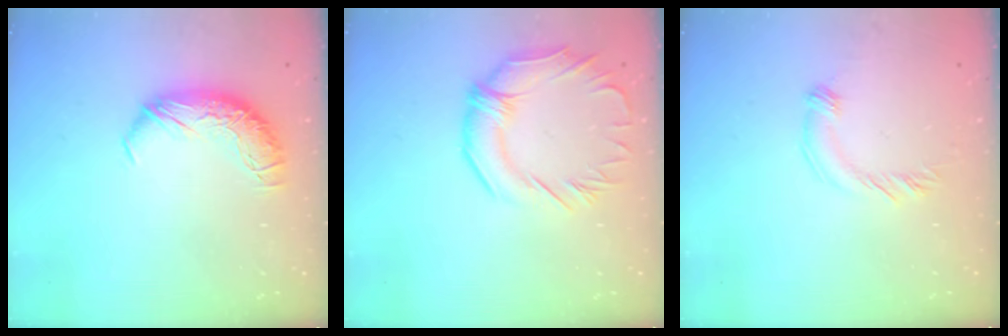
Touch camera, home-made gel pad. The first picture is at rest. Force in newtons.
{"total": 3.9, "press": 3.6, "slide": 1.7}
{"total": 3.3, "press": 3.2, "slide": 0.7}